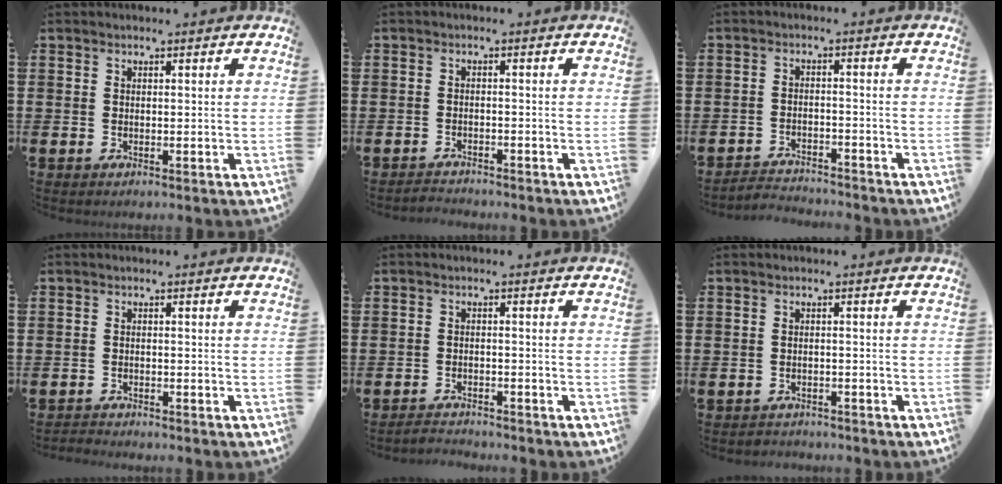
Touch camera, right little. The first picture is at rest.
{"total": 1.3, "force": [-1.3, 0.0, -0.2], "torque": [-0.001, 0.003, -0.029]}
{"total": 2.6, "force": [-2.5, 0.1, -0.2], "torque": [-0.002, 0.002, -0.056]}
{"total": 1.1, "force": [-1.1, 0.0, -0.1], "torque": [-0.002, 0.002, -0.023]}
{"total": 1.9, "force": [-1.8, 0.0, -0.2], "torque": [-0.002, 0.004, -0.041]}
{"total": 1.2, "force": [-1.2, 0.2, -0.2], "torque": [0.000, 0.004, -0.027]}